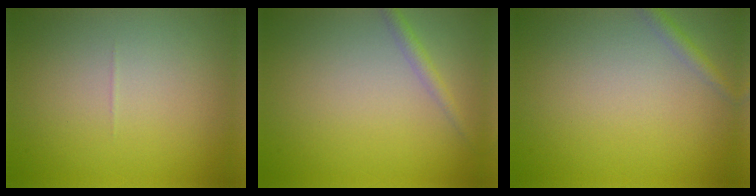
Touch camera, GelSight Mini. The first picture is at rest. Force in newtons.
{"total": 1.3, "press": 1.3, "slide": 0.1}
{"total": 1.3, "press": 1.3, "slide": 0.0}